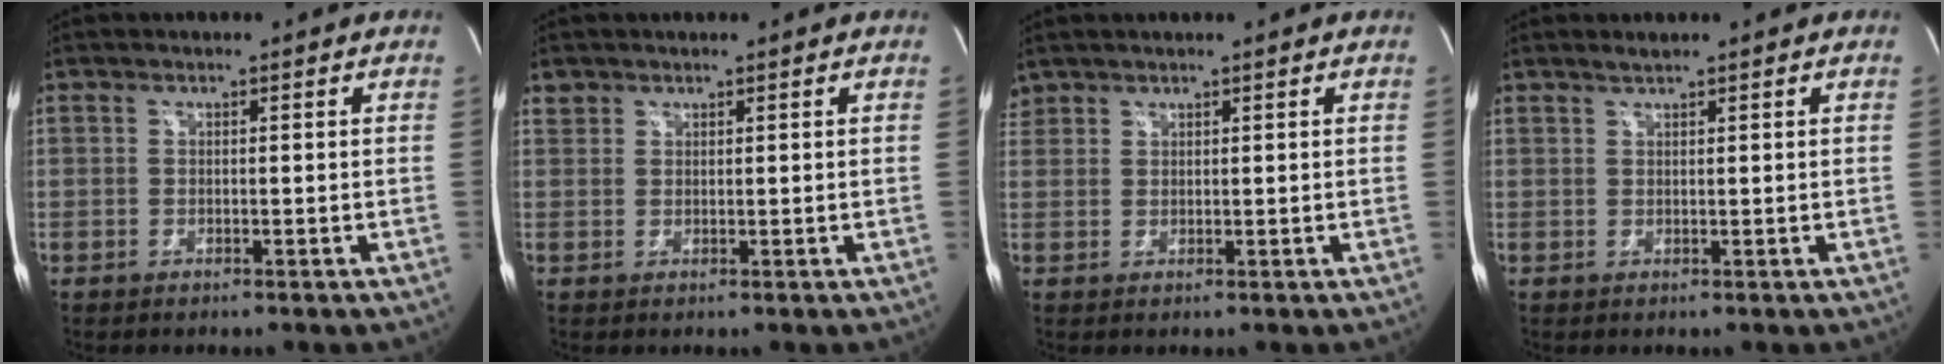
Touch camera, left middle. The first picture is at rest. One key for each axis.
{"total": 1.3, "fx": 1.0, "fy": 0.8, "fz": -0.1, "tx": 0.009, "ty": 0.007, "tz": 0.015}
{"total": 1.8, "fx": 1.6, "fy": 0.8, "fz": -0.1, "tx": -0.001, "ty": 0.011, "tz": 0.031}
{"total": 1.0, "fx": 0.9, "fy": -0.1, "fz": 0.3, "tx": -0.011, "ty": 0.003, "tz": 0.020}